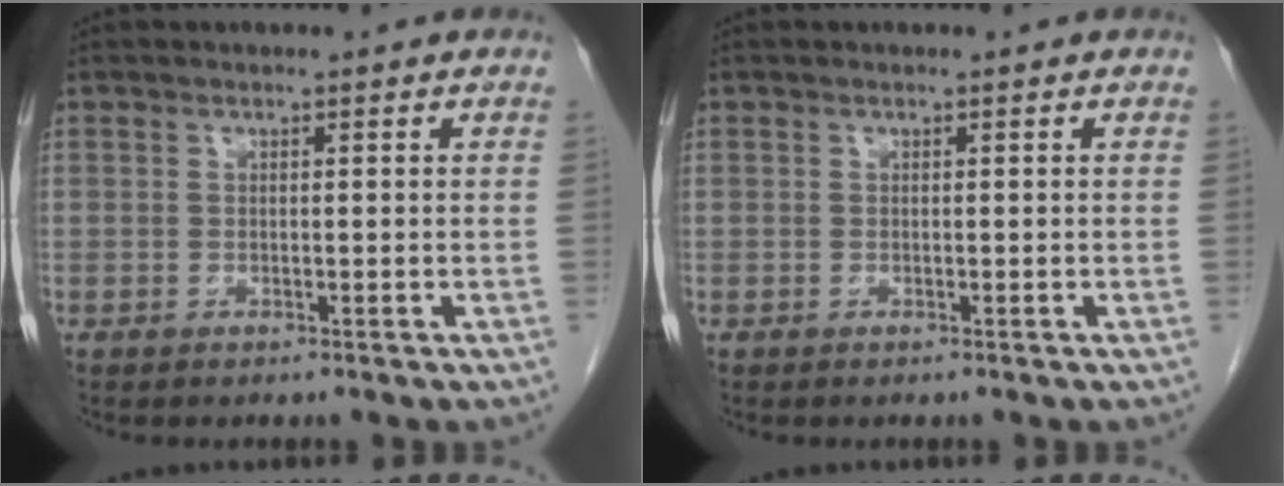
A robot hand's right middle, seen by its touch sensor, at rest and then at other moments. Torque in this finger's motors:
{"motor_torque": [0.00, 0.00, 0.00, -0.01]}